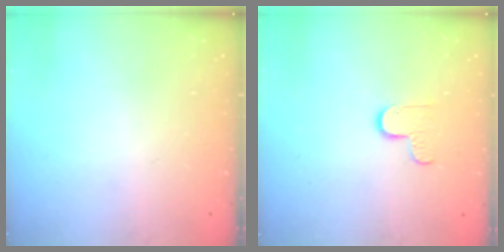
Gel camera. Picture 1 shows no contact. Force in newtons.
{"total": 5.8, "press": 5.7, "slide": 0.6}